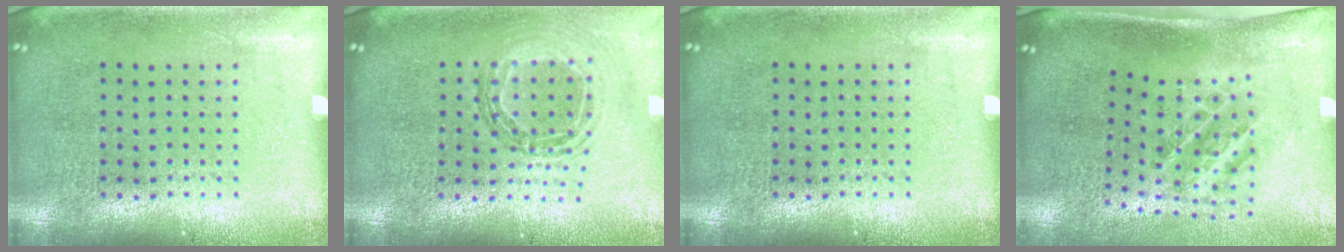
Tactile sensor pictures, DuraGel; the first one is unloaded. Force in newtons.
{"total": 0.7, "press": 0.7, "slide": 0.1}
{"total": 0.0}
{"total": 1.3, "press": 1.1, "slide": 0.7}